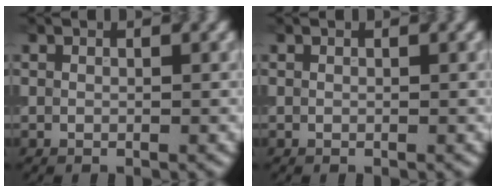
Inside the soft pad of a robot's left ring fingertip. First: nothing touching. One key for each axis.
{"total": 0.0}